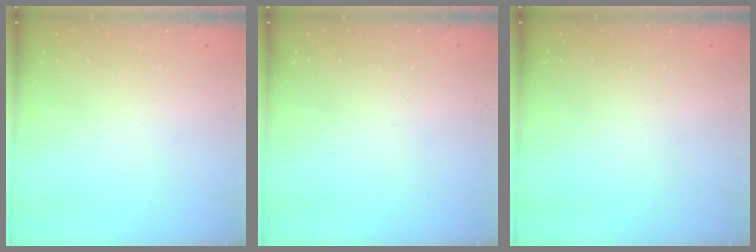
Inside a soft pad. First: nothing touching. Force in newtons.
{"total": 0.0}
{"total": 0.0}